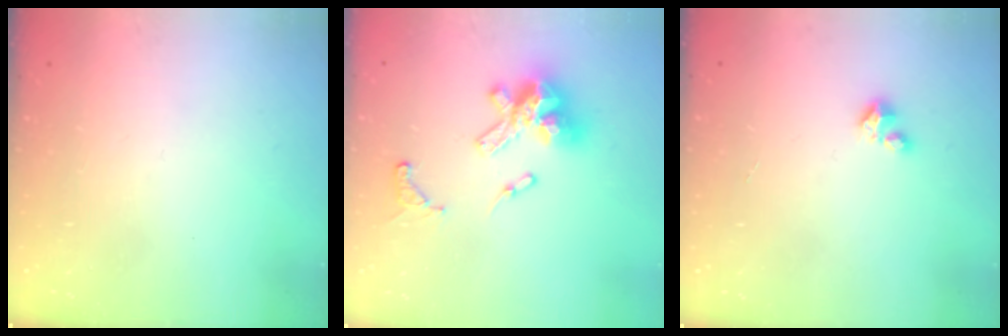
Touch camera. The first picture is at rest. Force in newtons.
{"total": 15.9, "press": 15.9, "slide": 1.7}
{"total": 1.5, "press": 1.5, "slide": 0.2}